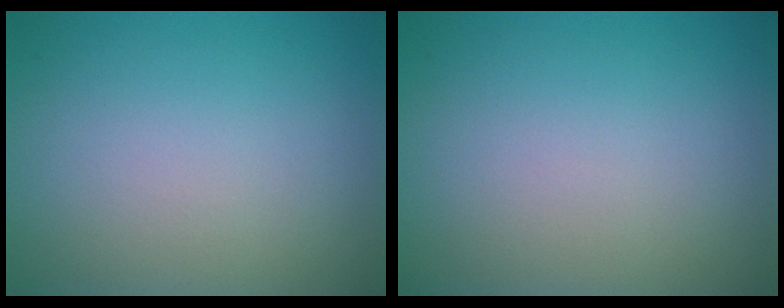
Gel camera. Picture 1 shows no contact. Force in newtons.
{"total": 0.0}